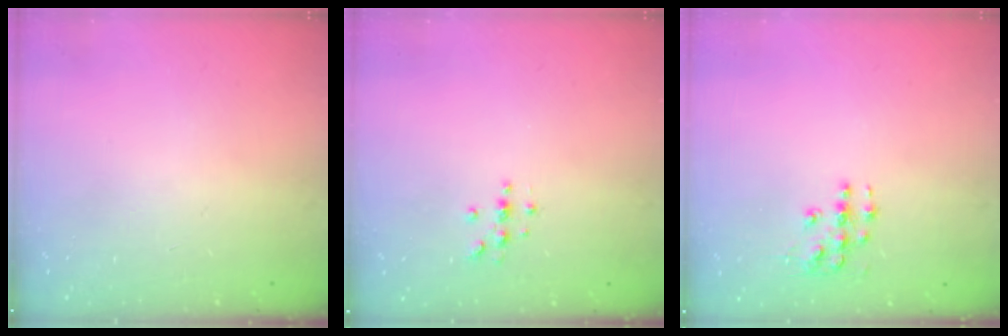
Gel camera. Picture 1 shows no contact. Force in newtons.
{"total": 3.0, "press": 3.0, "slide": 0.4}
{"total": 6.1, "press": 6.1, "slide": 0.4}